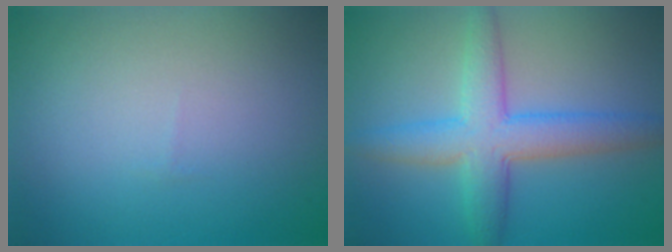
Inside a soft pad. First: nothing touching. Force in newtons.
{"total": 5.6, "press": 5.6, "slide": 0.2}